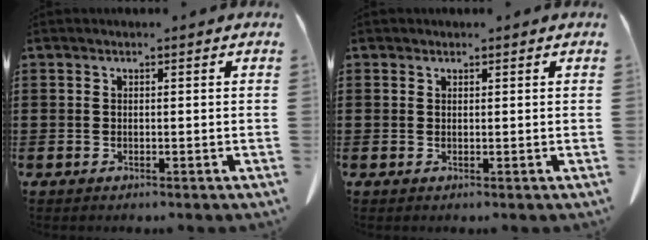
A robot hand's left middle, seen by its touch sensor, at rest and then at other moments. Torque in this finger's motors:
{"motor_torque": [-0.03, 0.18, -0.02, 0.00]}